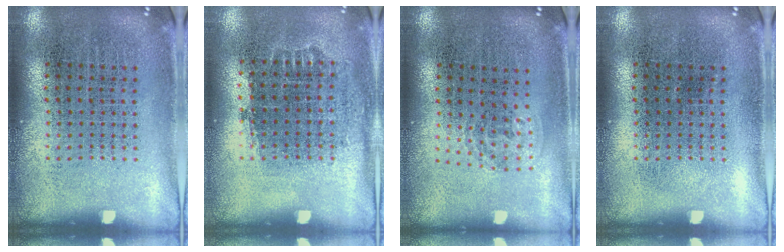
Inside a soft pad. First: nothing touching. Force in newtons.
{"total": 0.7, "press": 0.6, "slide": 0.3}
{"total": 1.0, "press": 0.6, "slide": 0.7}
{"total": 0.0}